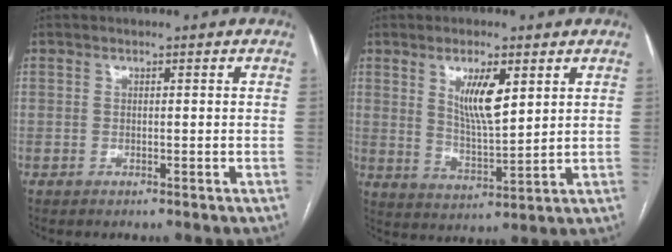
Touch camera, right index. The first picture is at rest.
{"total": 7.8, "force": [3.3, 1.9, 6.8], "torque": [-0.124, -0.006, 0.064]}